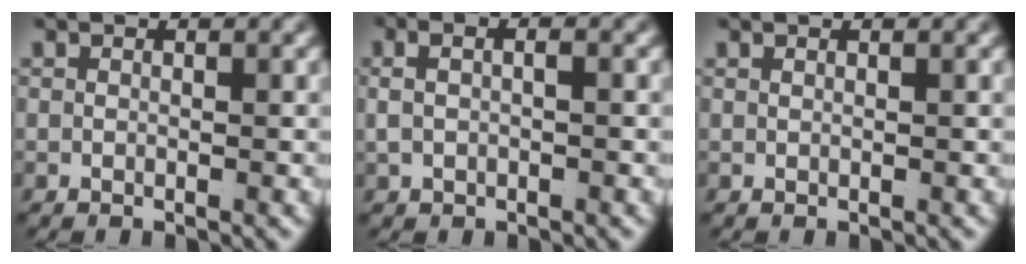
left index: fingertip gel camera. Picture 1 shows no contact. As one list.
[{"total": 2.2, "force": [0.1, 1.1, 1.9], "torque": [-0.037, 0.002, 0.006]}, {"total": 0.6, "force": [0.3, -0.5, 0.0], "torque": [0.002, 0.000, 0.010]}]